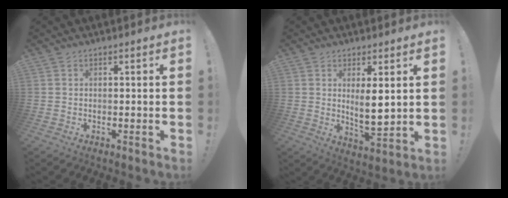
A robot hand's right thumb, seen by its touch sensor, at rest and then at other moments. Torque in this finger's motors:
{"motor_torque": [-0.42, 0.51, -0.13, 0.01, 0.27]}